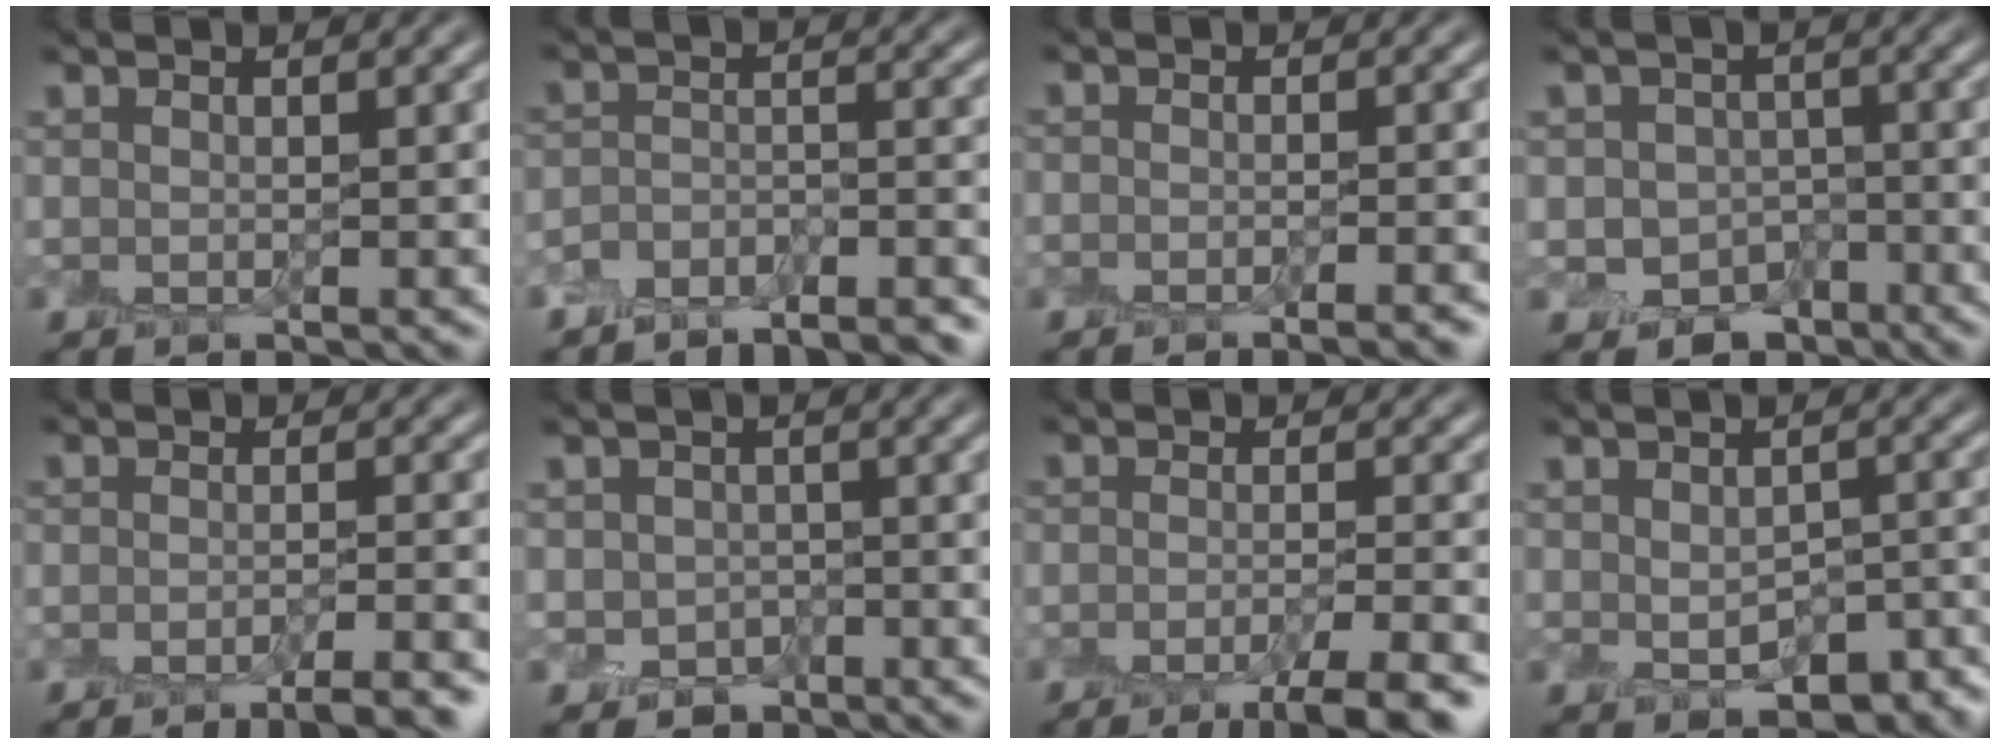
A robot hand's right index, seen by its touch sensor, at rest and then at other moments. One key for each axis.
{"total": 4.9, "fx": -4.7, "fy": 0.9, "fz": 1.0, "tx": -0.014, "ty": 0.002, "tz": -0.074}
{"total": 2.2, "fx": -1.7, "fy": 0.5, "fz": 1.3, "tx": 0.003, "ty": 0.006, "tz": -0.027}
{"total": 4.3, "fx": -1.9, "fy": 3.4, "fz": 1.7, "tx": -0.028, "ty": -0.008, "tz": -0.031}
{"total": 4.2, "fx": -3.1, "fy": 1.0, "fz": 2.7, "tx": -0.020, "ty": 0.004, "tz": -0.048}
{"total": 2.3, "fx": -1.0, "fy": 2.0, "fz": 0.7, "tx": -0.010, "ty": -0.001, "tz": -0.018}
{"total": 5.3, "fx": -3.6, "fy": 1.0, "fz": 3.7, "tx": -0.036, "ty": 0.002, "tz": -0.059}
{"total": 5.5, "fx": -2.0, "fy": 3.1, "fz": 4.1, "tx": -0.051, "ty": -0.006, "tz": -0.015}